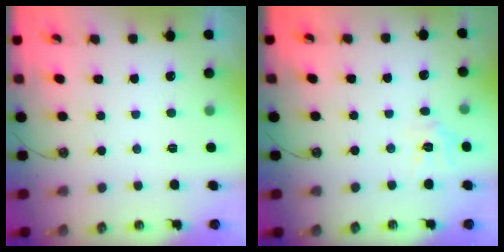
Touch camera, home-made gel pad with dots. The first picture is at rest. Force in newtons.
{"total": 6.0, "press": 5.9, "slide": 0.4}